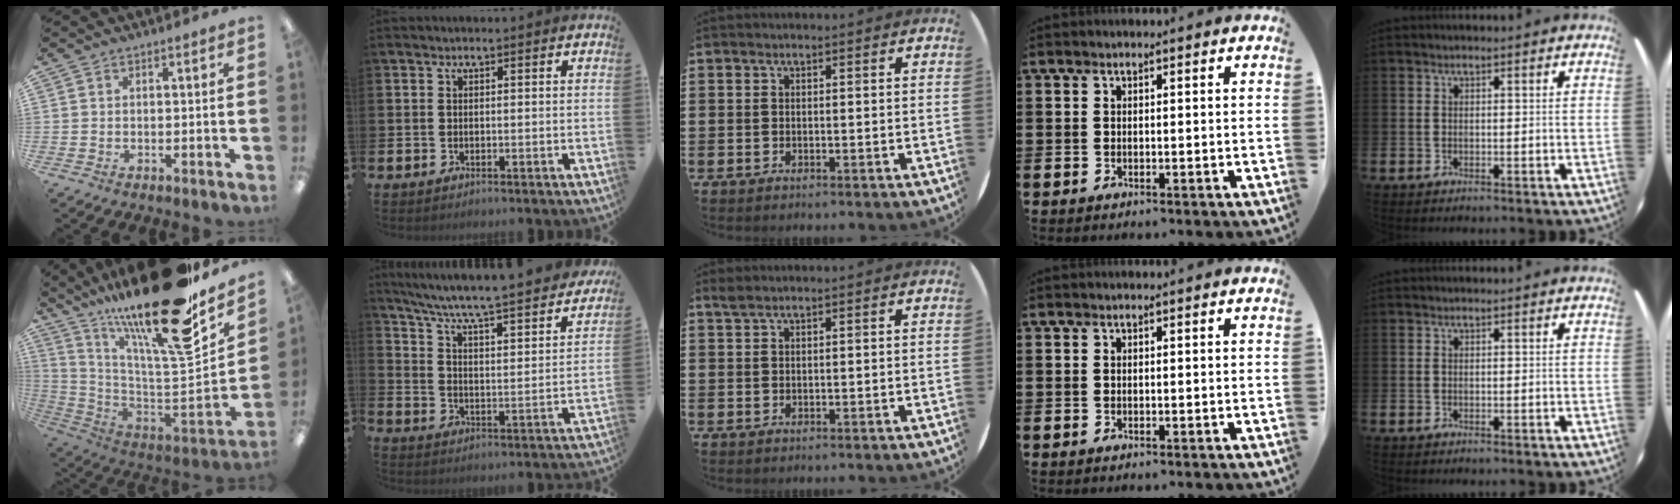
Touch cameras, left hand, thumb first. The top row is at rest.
{"thumb": {"total": 27.7, "force": [19.6, 5.6, 18.7], "torque": [-0.268, -0.152, 0.320]}, "index": {"total": 6.5, "force": [6.0, 0.4, 2.6], "torque": [-0.080, -0.055, 0.096]}, "middle": {"total": 0.8, "force": [0.7, 0.1, 0.4], "torque": [-0.010, 0.002, 0.012]}}